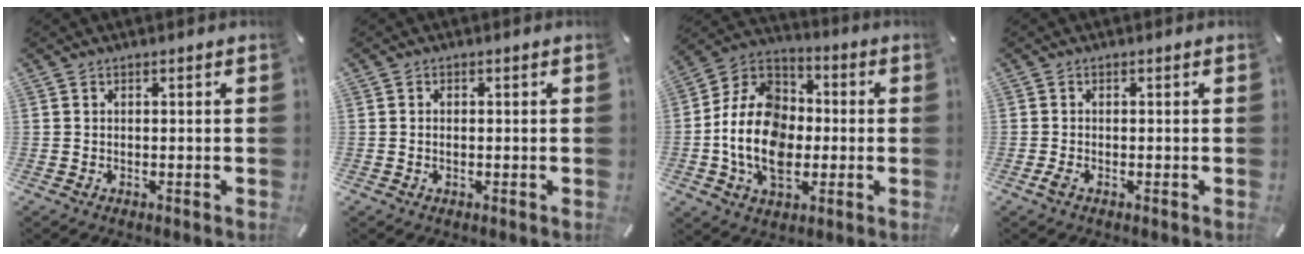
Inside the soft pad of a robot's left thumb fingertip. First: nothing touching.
{"total": 1.0, "force": [-0.1, 0.5, 0.8], "torque": [-0.017, 0.000, -0.003]}
{"total": 16.6, "force": [-3.5, 12.5, 10.4], "torque": [-0.238, 0.020, -0.067]}
{"total": 1.5, "force": [-0.6, 0.5, 1.3], "torque": [-0.031, -0.002, -0.012]}